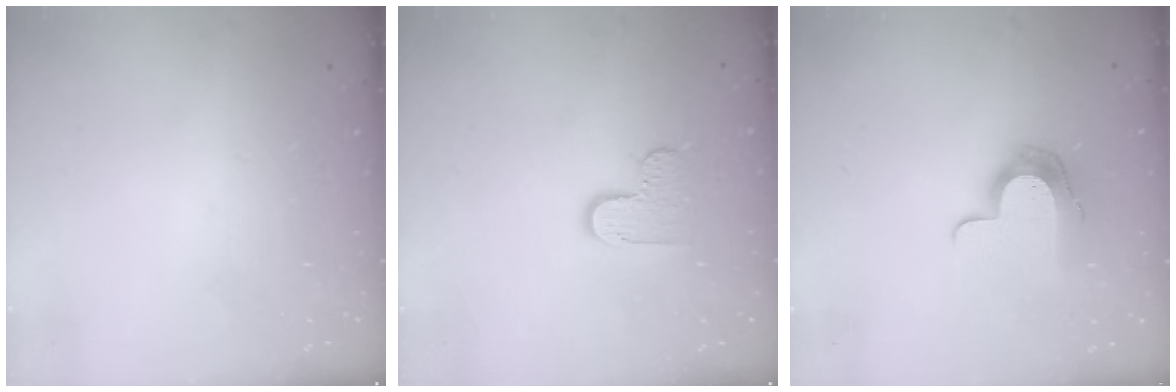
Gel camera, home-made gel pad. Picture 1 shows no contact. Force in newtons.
{"total": 6.3, "press": 6.3, "slide": 0.4}
{"total": 12.1, "press": 12.1, "slide": 0.6}